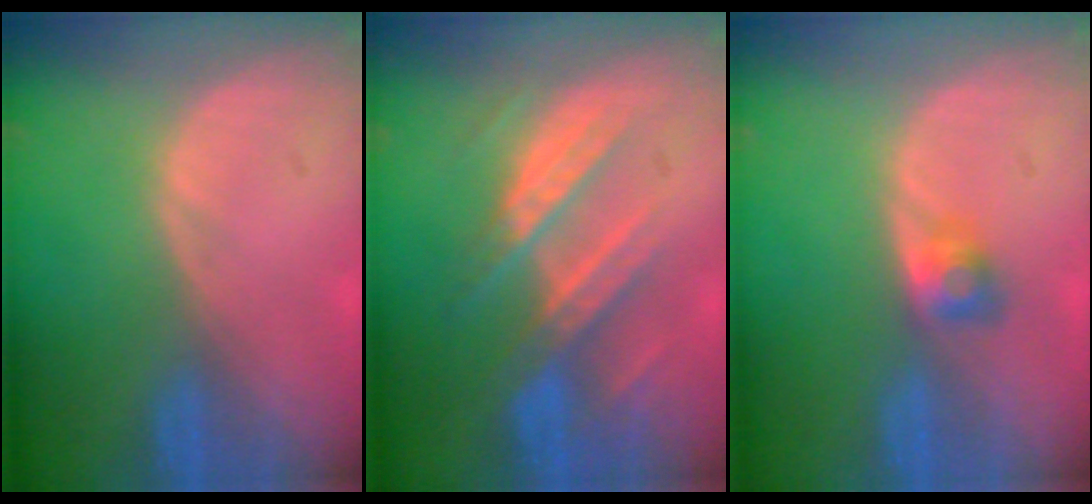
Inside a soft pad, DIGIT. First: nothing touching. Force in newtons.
{"total": 8.9, "press": 7.8, "slide": 4.2}
{"total": 2.6, "press": 2.4, "slide": 1.0}